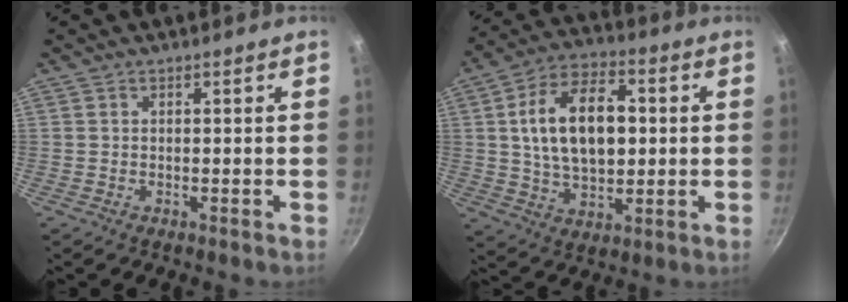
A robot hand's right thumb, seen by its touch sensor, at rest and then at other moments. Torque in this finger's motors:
{"motor_torque": [-0.75, 1.44, 1.15, 0.45, 0.21]}